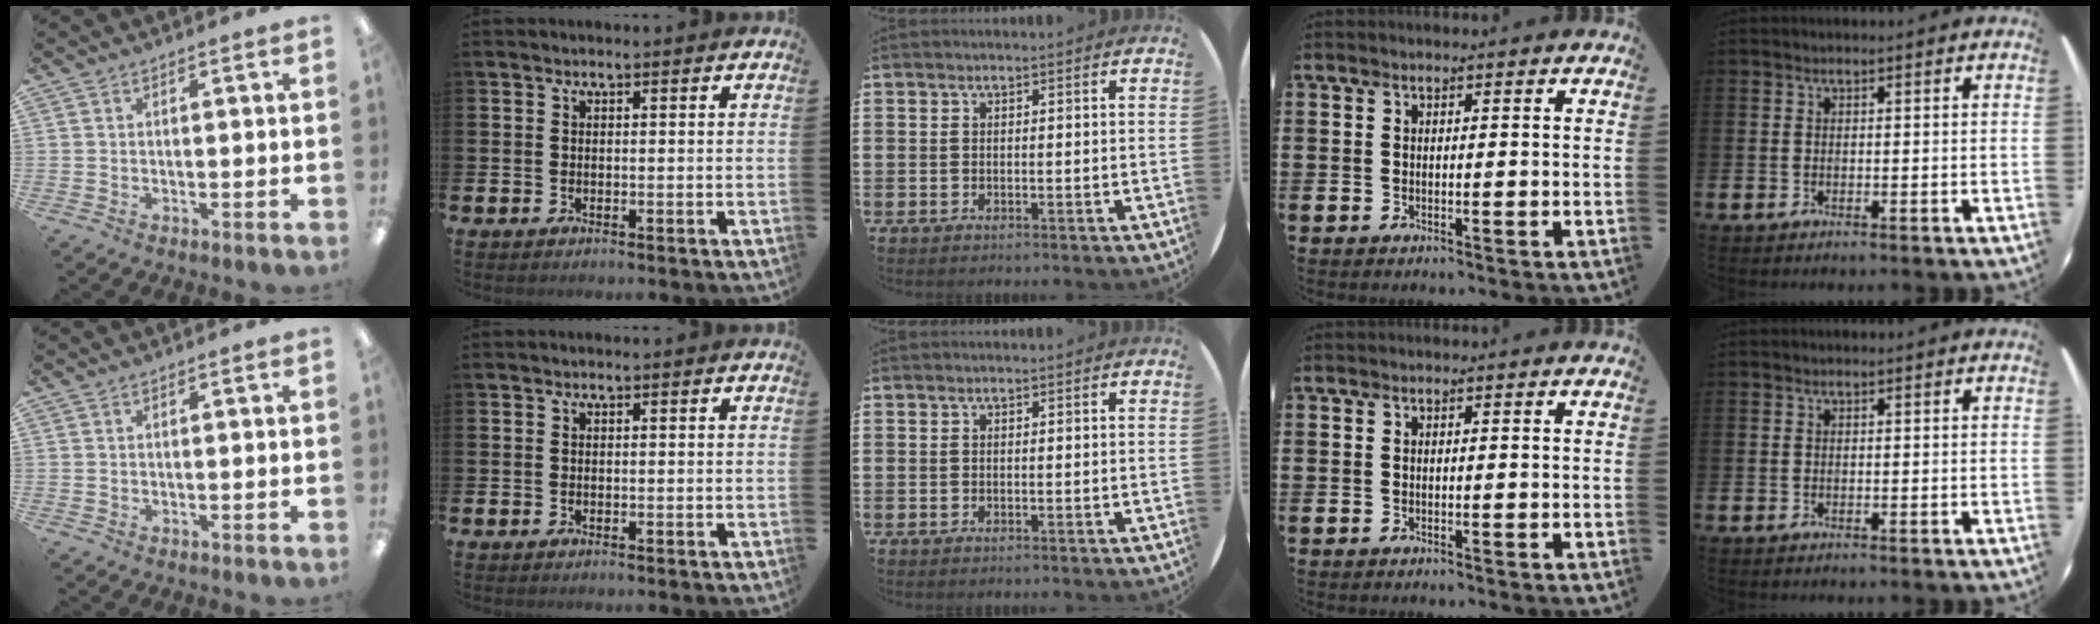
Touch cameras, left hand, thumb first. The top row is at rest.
{}